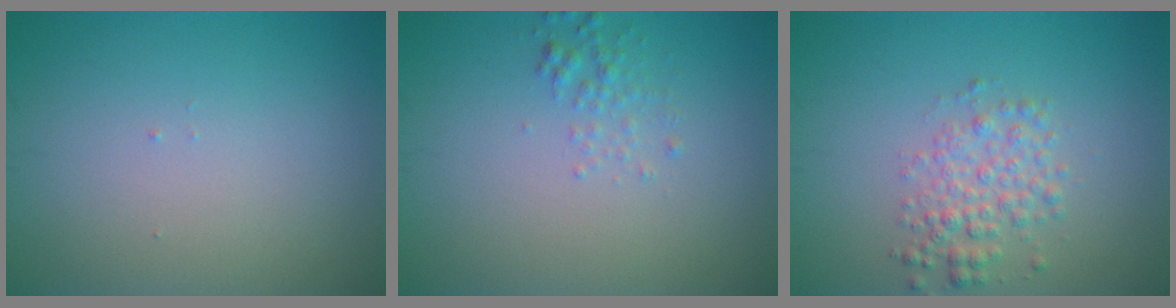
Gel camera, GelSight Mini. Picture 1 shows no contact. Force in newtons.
{"total": 1.3, "press": 1.3, "slide": 0.0}
{"total": 2.9, "press": 2.9, "slide": 0.1}